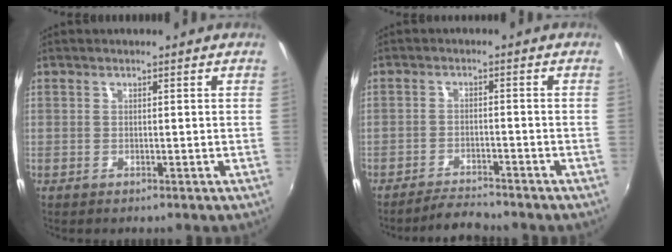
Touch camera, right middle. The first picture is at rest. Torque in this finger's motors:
{"motor_torque": [0.40, -0.31, 0.35, 0.14]}